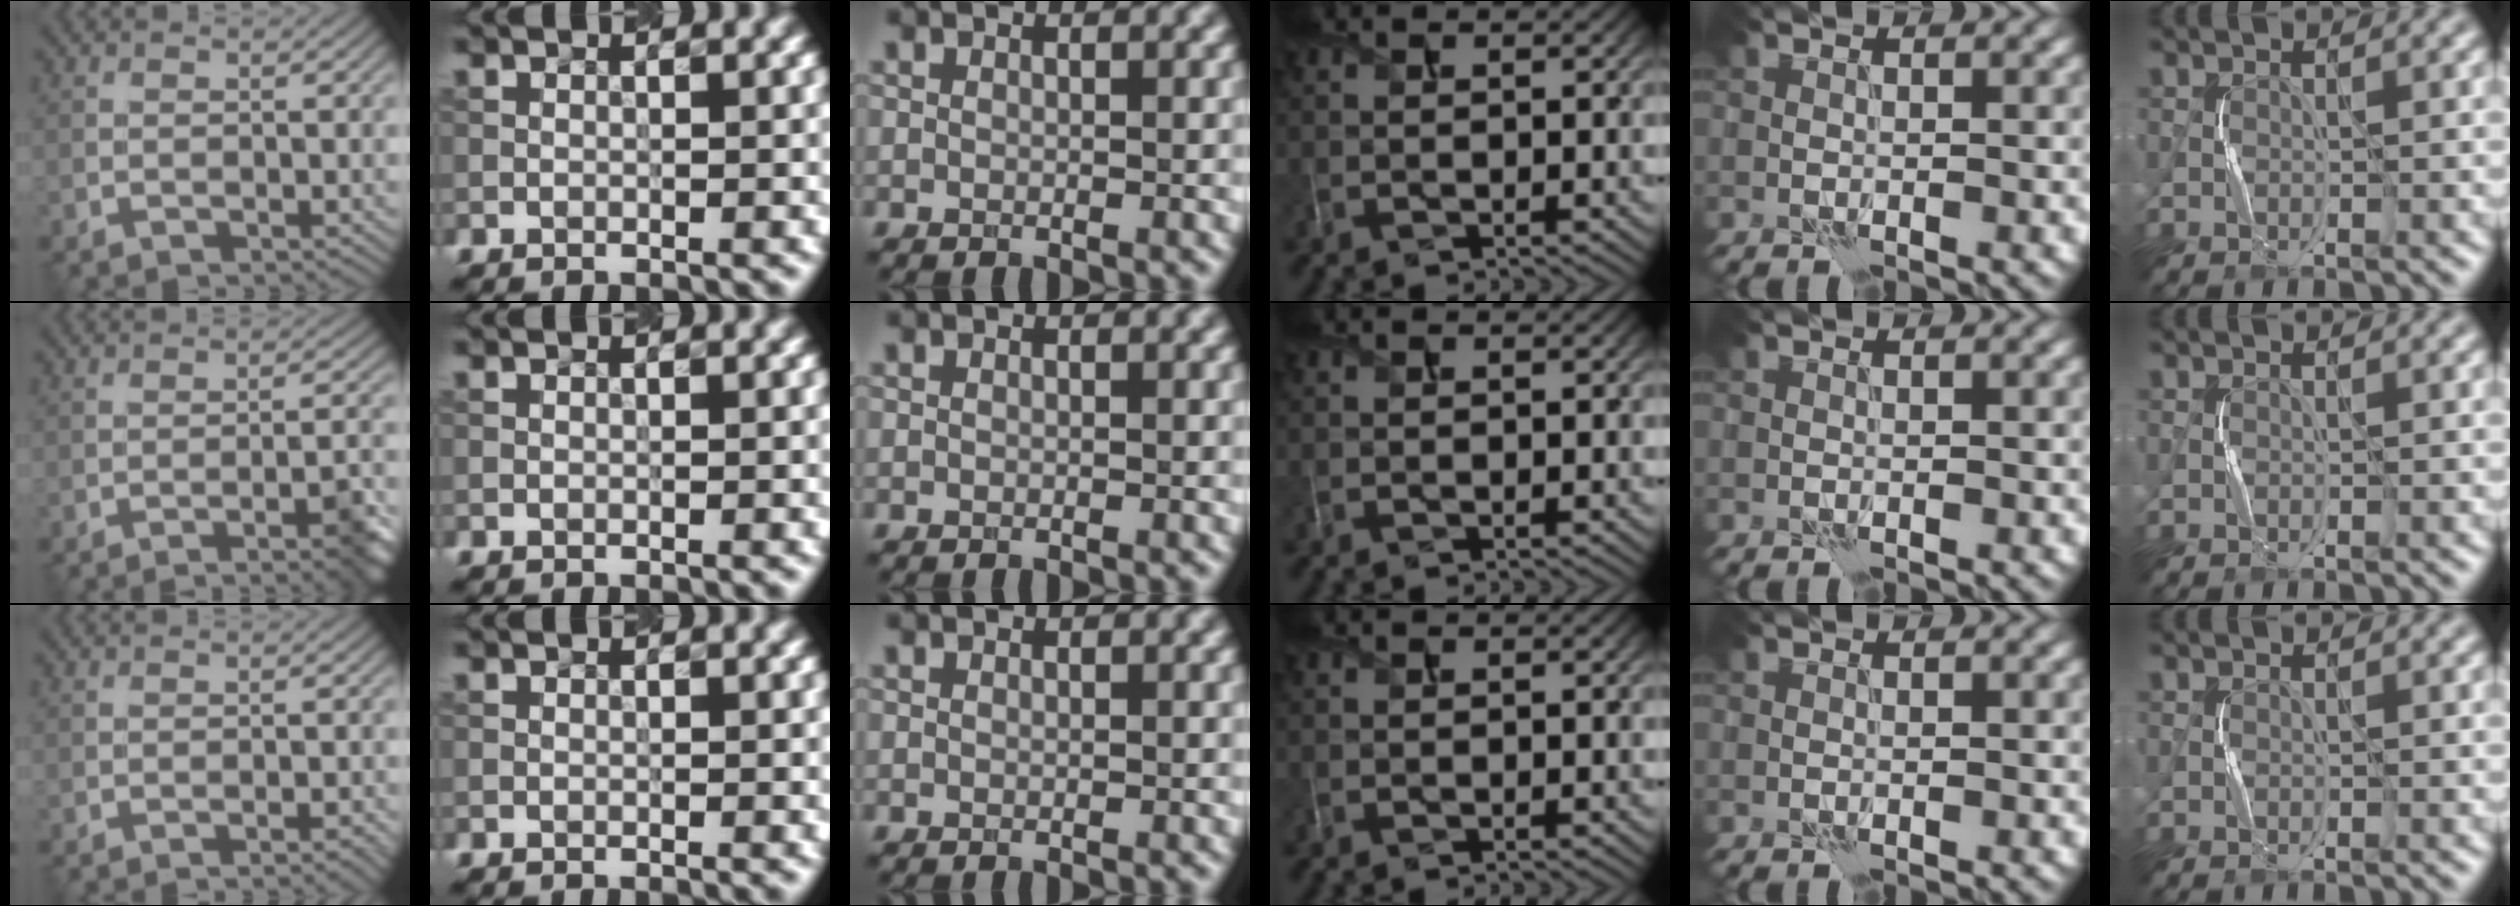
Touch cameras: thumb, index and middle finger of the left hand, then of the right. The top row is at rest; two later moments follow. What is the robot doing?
{"motion": "squeeze", "object": "paper clamp"}